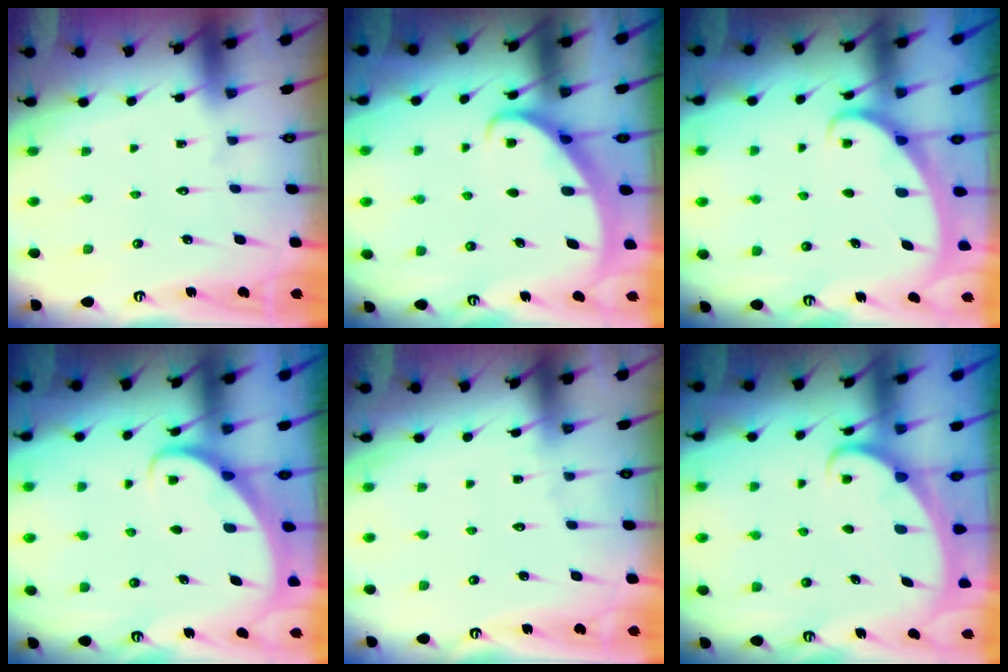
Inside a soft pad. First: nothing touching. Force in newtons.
{"total": 2.4, "press": 2.4, "slide": 0.3}
{"total": 2.3, "press": 2.3, "slide": 0.4}
{"total": 2.2, "press": 2.2, "slide": 0.2}
{"total": 4.3, "press": 4.2, "slide": 0.4}
{"total": 2.4, "press": 2.4, "slide": 0.3}